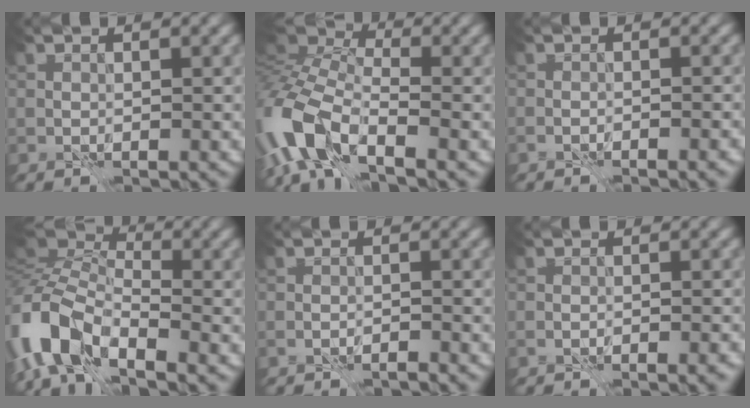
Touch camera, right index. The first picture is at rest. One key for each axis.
{"total": 11.8, "fx": -4.7, "fy": 6.2, "fz": 8.9, "tx": -0.208, "ty": -0.010, "tz": -0.098}
{"total": 1.8, "fx": -1.5, "fy": 0.2, "fz": 1.0, "tx": -0.018, "ty": 0.000, "tz": -0.027}
{"total": 9.3, "fx": -4.2, "fy": 4.9, "fz": 6.7, "tx": -0.139, "ty": -0.002, "tz": -0.091}
{"total": 1.7, "fx": -1.6, "fy": 0.1, "fz": 0.4, "tx": -0.002, "ty": 0.000, "tz": -0.029}
{"total": 2.2, "fx": -1.8, "fy": 0.3, "fz": 1.2, "tx": -0.024, "ty": 0.002, "tz": -0.031}